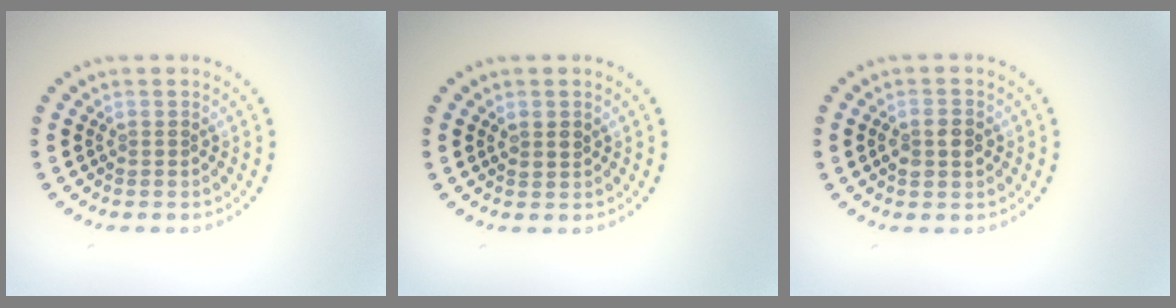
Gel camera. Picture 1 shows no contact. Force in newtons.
{"total": 1.1, "press": 1.0, "slide": 0.5}
{"total": 2.0, "press": 1.9, "slide": 0.3}